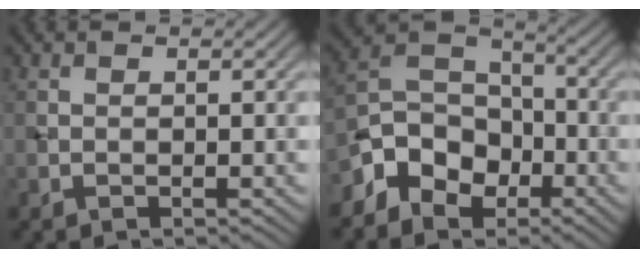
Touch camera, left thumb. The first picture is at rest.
{"total": 8.5, "force": [-4.8, 5.7, 4.1], "torque": [-0.084, -0.002, -0.114]}